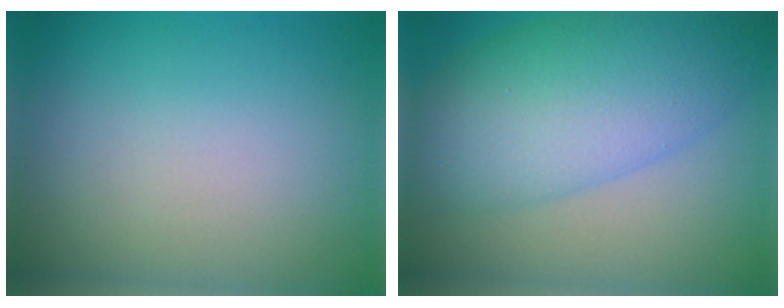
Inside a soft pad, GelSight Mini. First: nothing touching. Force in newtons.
{"total": 9.6, "press": 9.6, "slide": 0.3}